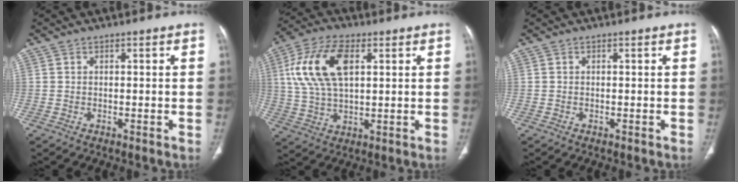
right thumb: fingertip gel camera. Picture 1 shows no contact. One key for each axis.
{"total": 14.7, "fx": 4.1, "fy": 7.7, "fz": 11.8, "tx": -0.238, "ty": 0.007, "tz": 0.079}
{"total": 0.0}